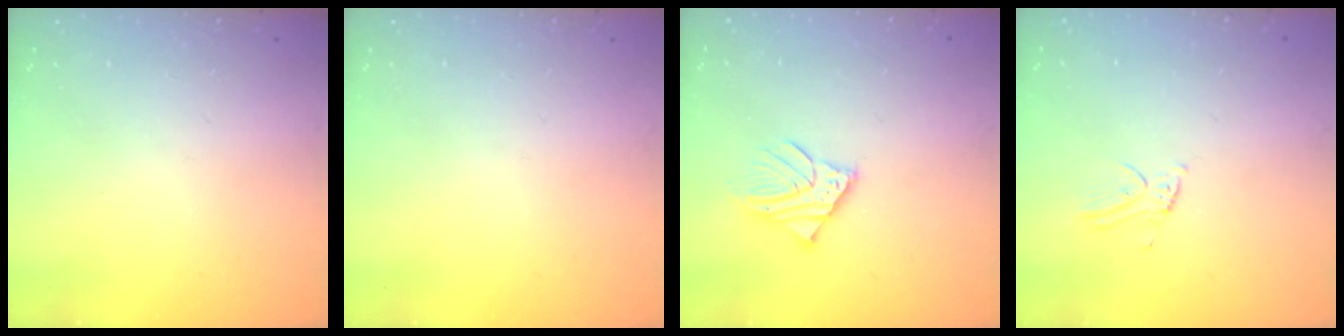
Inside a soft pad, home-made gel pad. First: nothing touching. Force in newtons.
{"total": 0.0}
{"total": 7.0, "press": 6.9, "slide": 0.8}
{"total": 3.6, "press": 3.5, "slide": 0.3}